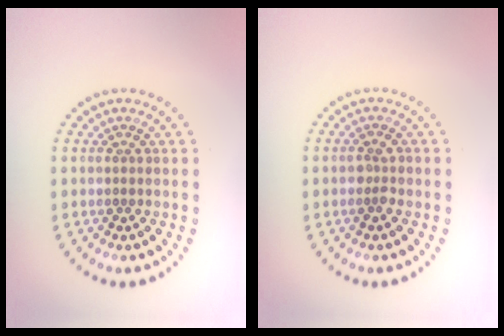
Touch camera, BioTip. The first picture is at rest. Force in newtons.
{"total": 0.9, "press": 0.9, "slide": 0.3}